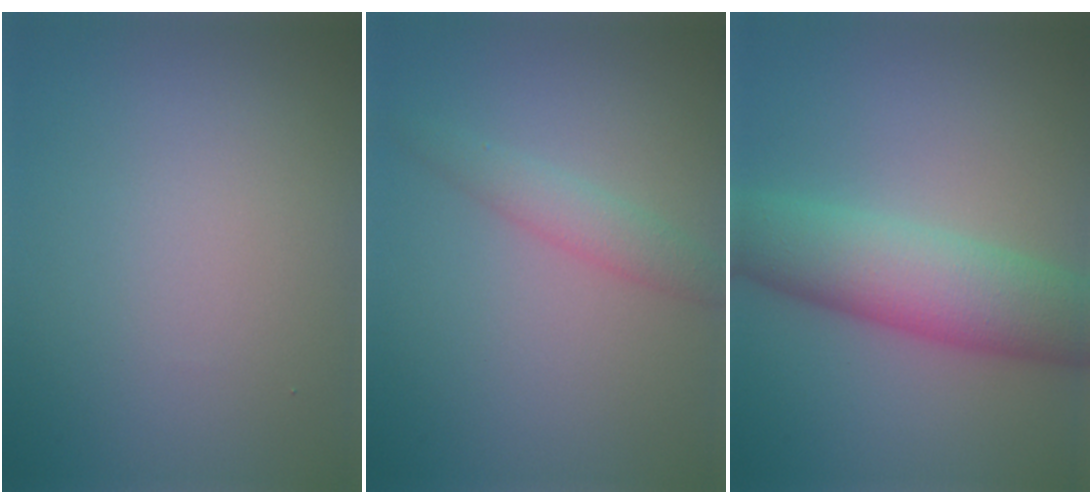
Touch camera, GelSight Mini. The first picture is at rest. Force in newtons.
{"total": 2.1, "press": 2.1, "slide": 0.1}
{"total": 7.8, "press": 7.8, "slide": 0.3}